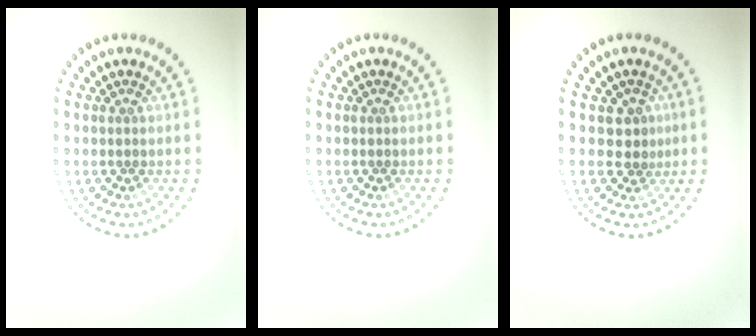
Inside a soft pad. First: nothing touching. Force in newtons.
{"total": 0.0}
{"total": 1.8, "press": 1.5, "slide": 0.9}